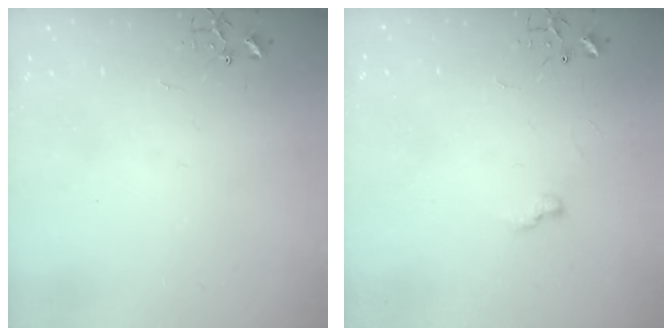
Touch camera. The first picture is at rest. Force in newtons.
{"total": 5.1, "press": 5.1, "slide": 0.5}